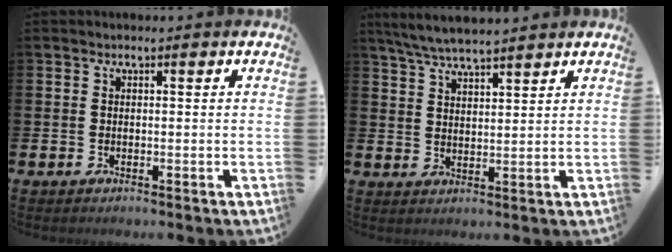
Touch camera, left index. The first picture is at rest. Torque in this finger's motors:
{"motor_torque": [0.28, -0.50, 0.68, 0.10]}